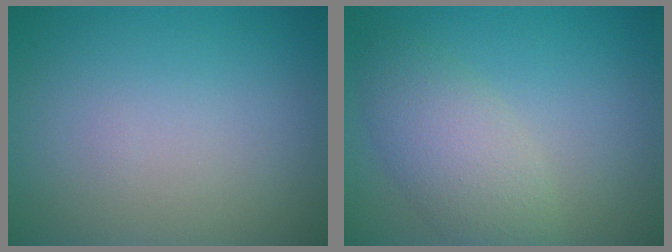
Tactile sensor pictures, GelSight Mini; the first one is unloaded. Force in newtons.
{"total": 4.3, "press": 4.3, "slide": 0.3}